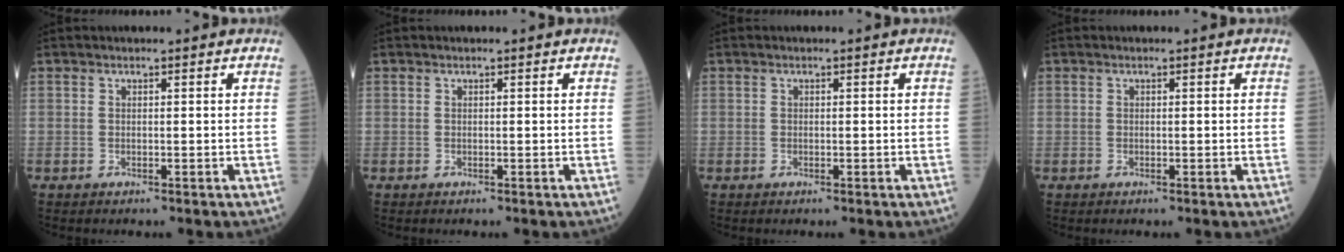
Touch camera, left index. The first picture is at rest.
{"total": 0.0}
{"total": 0.0}
{"total": 0.0}